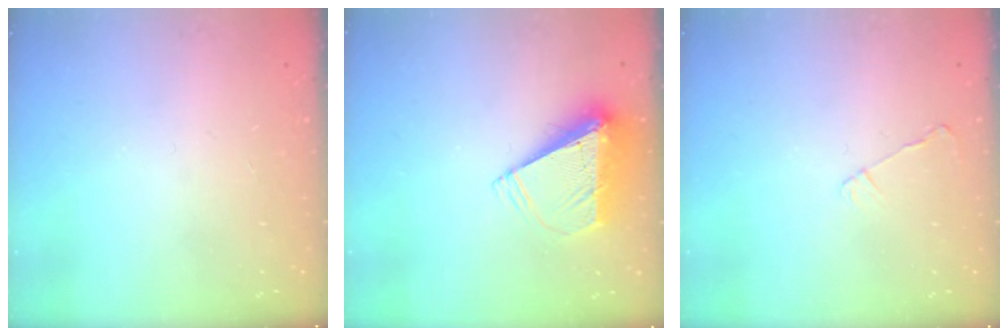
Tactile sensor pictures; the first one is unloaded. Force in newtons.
{"total": 8.7, "press": 8.7, "slide": 0.3}
{"total": 2.6, "press": 2.6, "slide": 0.5}